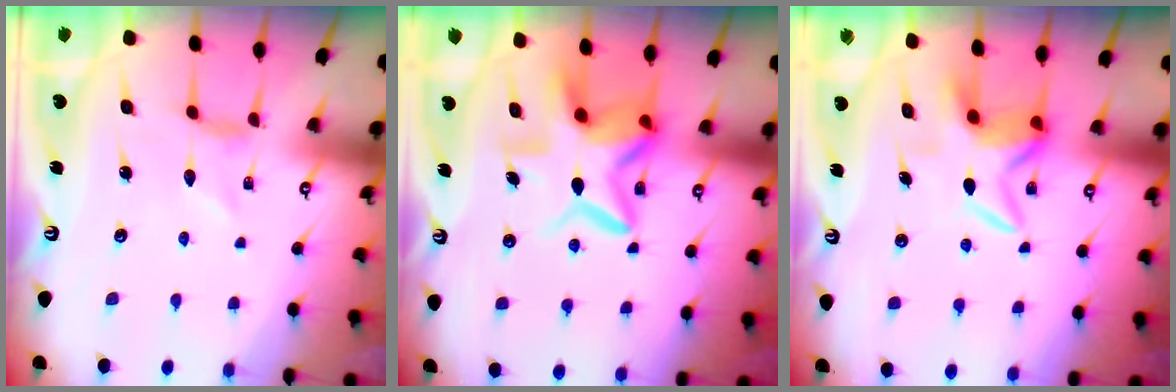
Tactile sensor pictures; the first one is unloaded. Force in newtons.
{"total": 10.5, "press": 10.5, "slide": 0.9}
{"total": 6.4, "press": 6.3, "slide": 1.0}